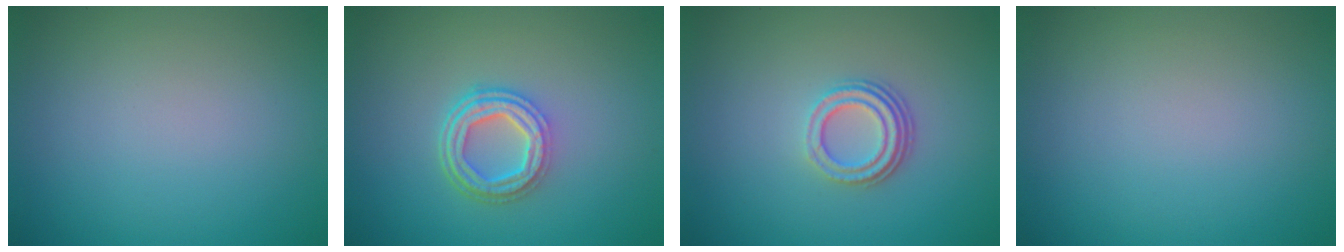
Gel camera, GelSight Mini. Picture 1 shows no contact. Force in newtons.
{"total": 4.4, "press": 3.4, "slide": 2.9}
{"total": 3.2, "press": 2.4, "slide": 2.2}
{"total": 0.0}